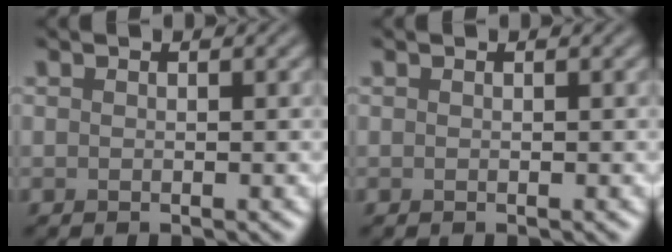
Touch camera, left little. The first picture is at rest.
{"total": 0.0}